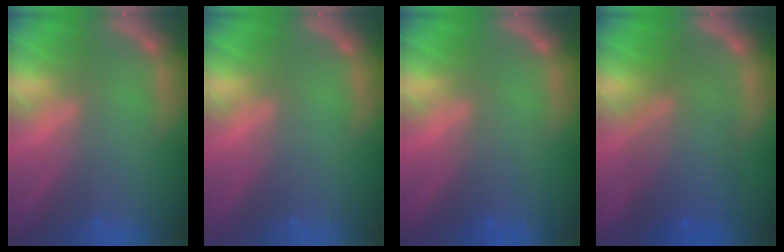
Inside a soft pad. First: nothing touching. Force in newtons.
{"total": 0.0}
{"total": 1.5}
{"total": 8.1}